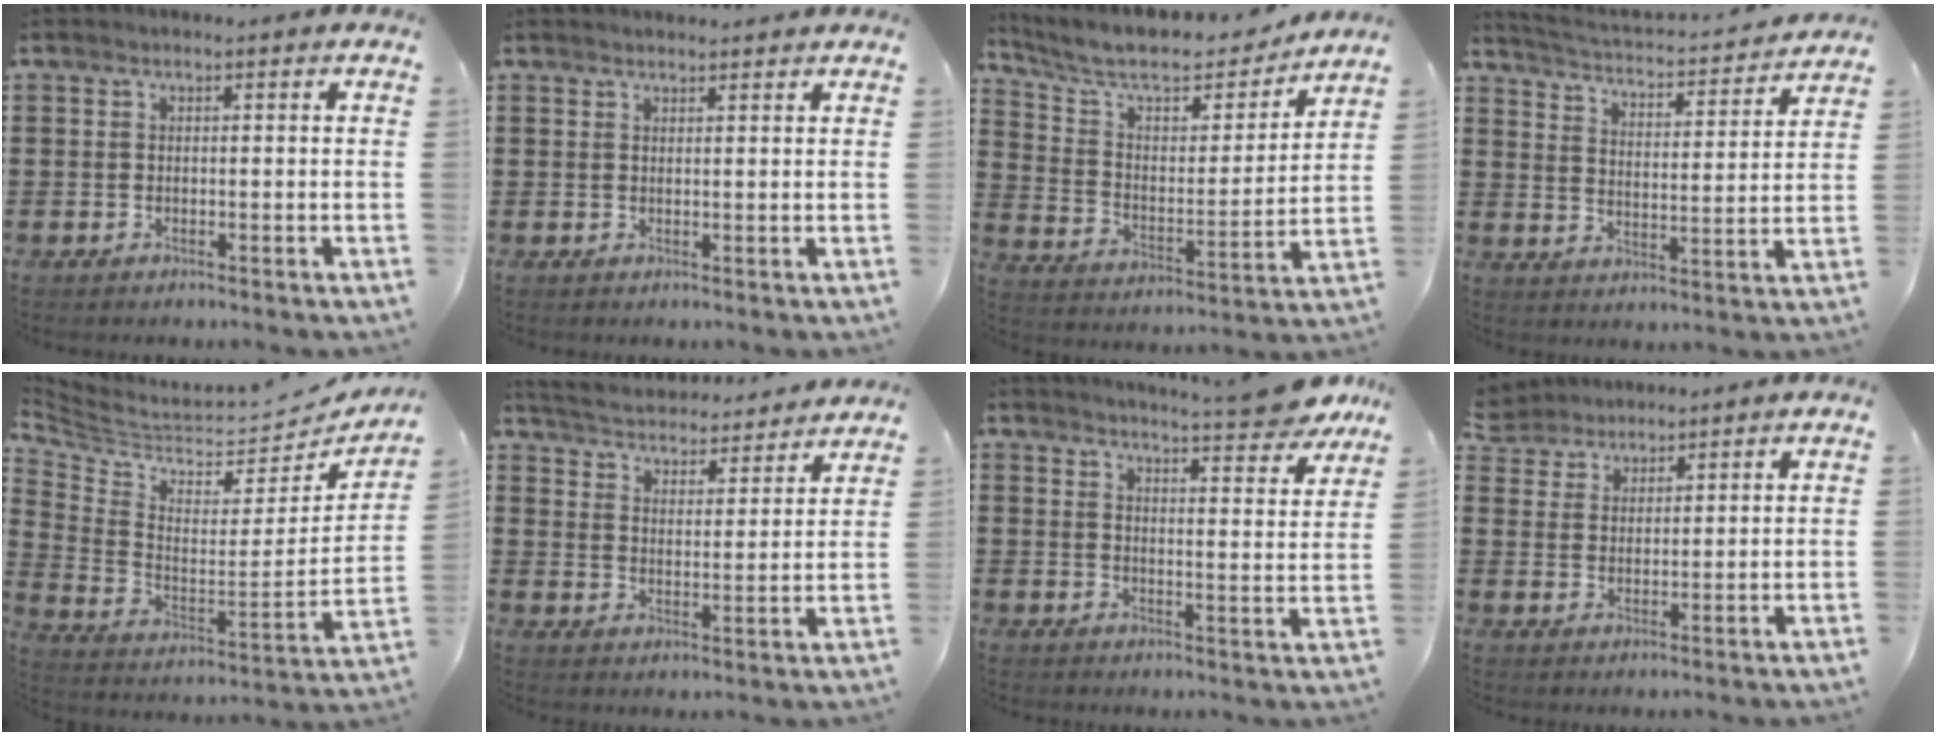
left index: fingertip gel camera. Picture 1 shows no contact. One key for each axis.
{"total": 1.2, "fx": 1.1, "fy": 0.0, "fz": 0.2, "tx": -0.006, "ty": -0.001, "tz": 0.022}
{"total": 9.3, "fx": 7.9, "fy": 2.5, "fz": 4.3, "tx": -0.109, "ty": -0.046, "tz": 0.133}
{"total": 2.4, "fx": 2.3, "fy": -0.3, "fz": 0.4, "tx": -0.028, "ty": -0.033, "tz": 0.028}
{"total": 4.6, "fx": 4.5, "fy": 0.7, "fz": 0.8, "tx": -0.043, "ty": -0.063, "tz": 0.072}
{"total": 3.8, "fx": 3.8, "fy": -0.1, "fz": 0.0, "tx": -0.024, "ty": -0.034, "tz": 0.060}
{"total": 6.7, "fx": 6.2, "fy": -0.3, "fz": 2.4, "tx": -0.045, "ty": -0.040, "tz": 0.106}
{"total": 3.6, "fx": 3.2, "fy": 1.7, "fz": -0.3, "tx": -0.014, "ty": -0.006, "tz": 0.060}